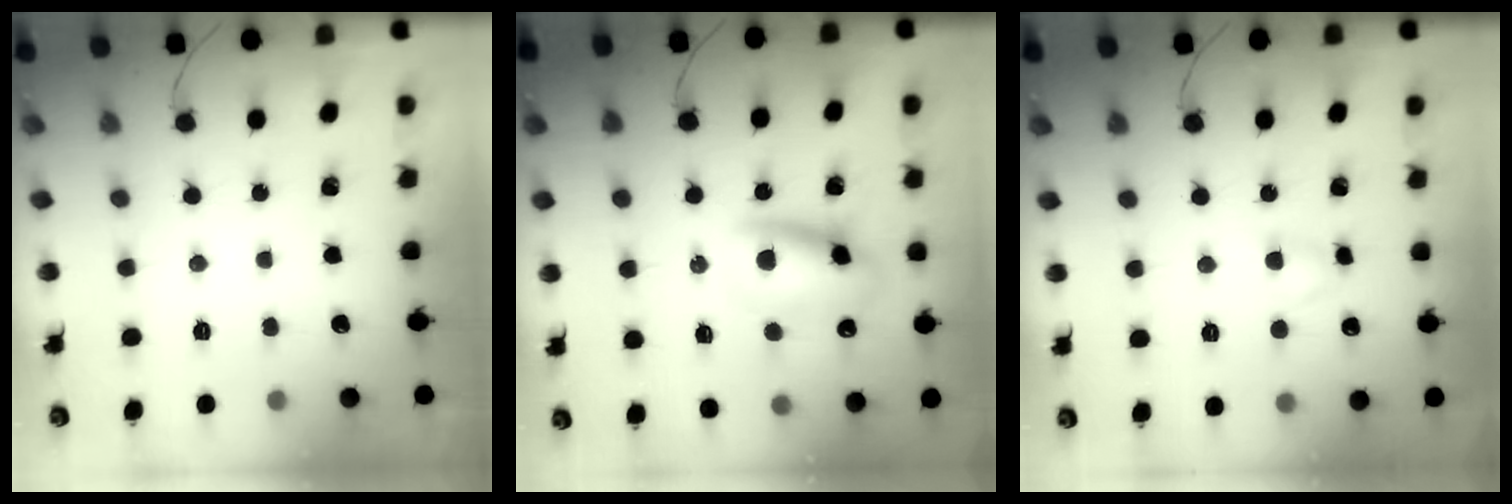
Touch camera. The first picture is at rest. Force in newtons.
{"total": 11.4, "press": 11.1, "slide": 2.4}
{"total": 3.3, "press": 3.0, "slide": 1.3}